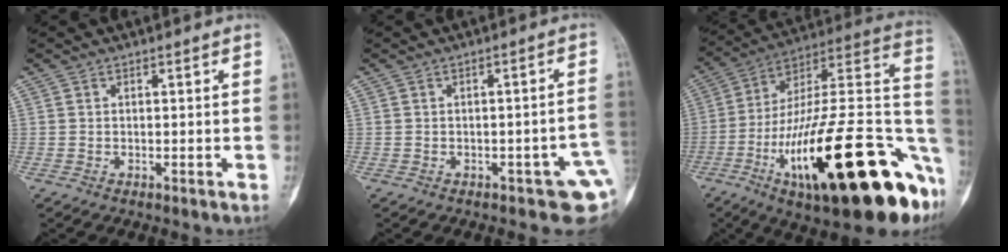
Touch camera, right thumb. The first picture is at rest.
{"total": 7.0, "force": [-2.0, 3.3, 5.8], "torque": [-0.048, 0.023, -0.020]}
{"total": 37.5, "force": [-13.3, 11.1, 33.3], "torque": [-0.424, 0.044, -0.212]}